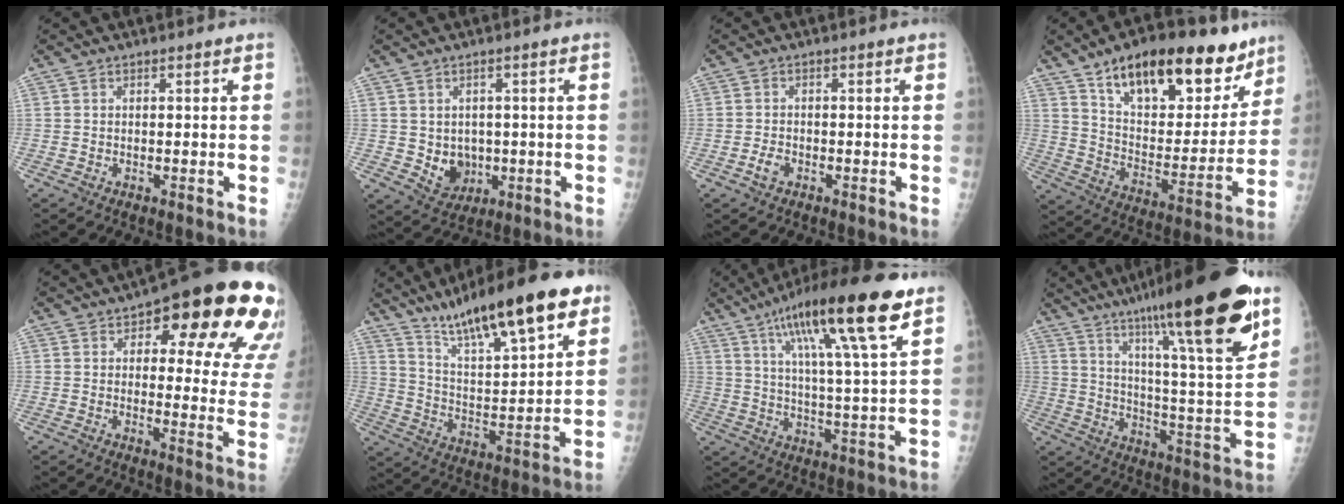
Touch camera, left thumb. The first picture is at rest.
{"total": 6.0, "force": [-0.4, 5.1, 3.1], "torque": [-0.020, -0.003, 0.010]}
{"total": 2.1, "force": [-1.0, 1.3, 1.2], "torque": [-0.025, 0.004, -0.021]}
{"total": 26.5, "force": [16.8, 11.9, 16.7], "torque": [-0.207, -0.052, 0.264]}
{"total": 23.8, "force": [11.2, 9.0, 19.1], "torque": [-0.191, -0.020, 0.135]}
{"total": 22.9, "force": [14.9, 5.1, 16.7], "torque": [-0.246, -0.046, 0.248]}
{"total": 21.5, "force": [11.6, 3.3, 17.8], "torque": [-0.288, -0.022, 0.189]}
{"total": 27.4, "force": [17.0, 3.7, 21.2], "torque": [-0.314, -0.053, 0.269]}